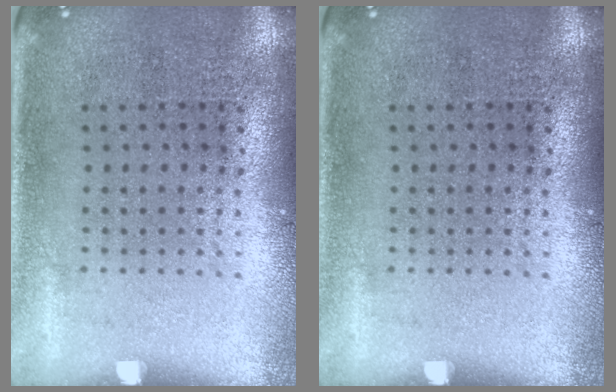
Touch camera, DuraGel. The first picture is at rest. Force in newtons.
{"total": 0.0}